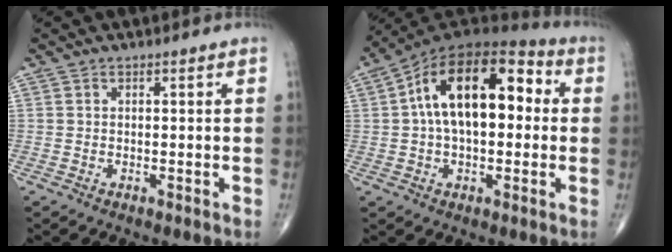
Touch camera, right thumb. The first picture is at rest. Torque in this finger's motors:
{"motor_torque": [-0.01, 1.14, 1.37, 0.20, 0.50]}